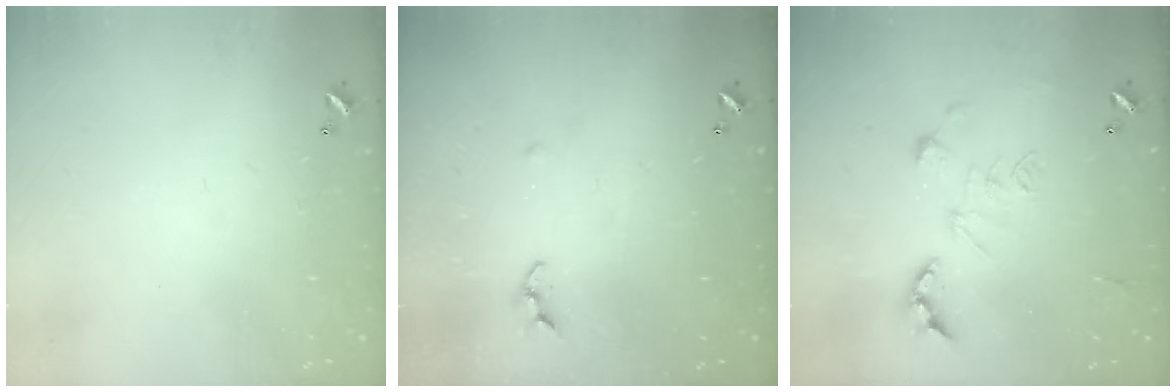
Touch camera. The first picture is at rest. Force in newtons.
{"total": 4.3, "press": 4.3, "slide": 0.4}
{"total": 2.5, "press": 2.0, "slide": 1.5}